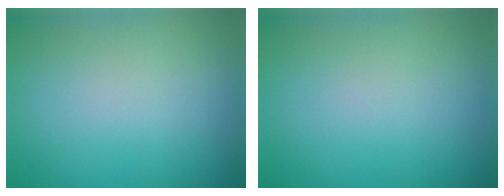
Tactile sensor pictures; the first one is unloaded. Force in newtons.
{"total": 0.0}